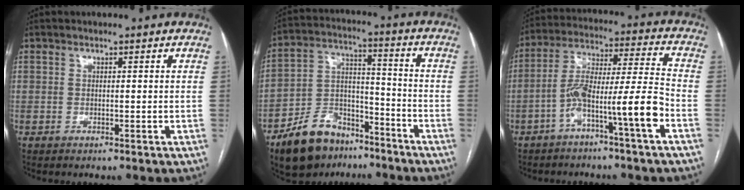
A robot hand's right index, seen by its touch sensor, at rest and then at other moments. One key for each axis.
{"total": 13.1, "fx": -9.5, "fy": 7.0, "fz": 5.7, "tx": -0.113, "ty": 0.020, "tz": -0.164}
{"total": 11.9, "fx": -5.5, "fy": -0.2, "fz": 10.6, "tx": -0.192, "ty": 0.025, "tz": -0.096}